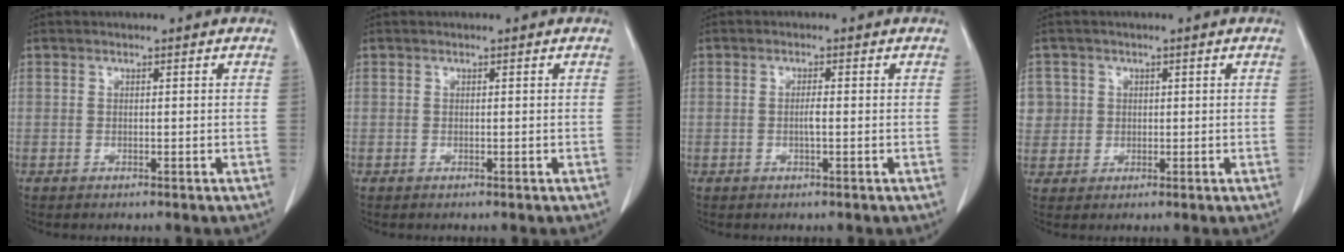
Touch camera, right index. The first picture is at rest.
{"total": 0.0}
{"total": 1.5, "force": [-0.1, 0.2, 1.5], "torque": [-0.028, 0.002, 0.000]}
{"total": 4.7, "force": [1.2, 4.5, 0.0], "torque": [0.014, 0.013, 0.029]}